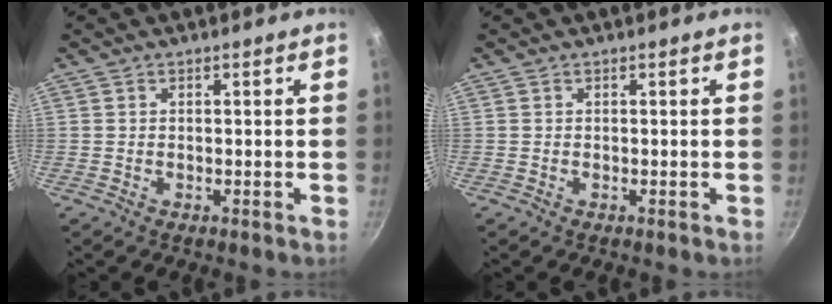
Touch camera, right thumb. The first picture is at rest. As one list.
[{"total": 0.0}]